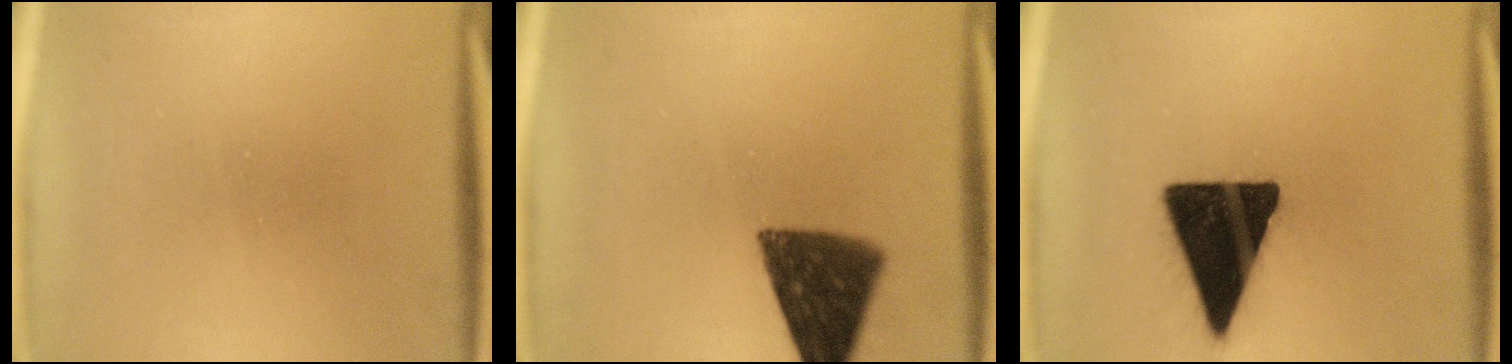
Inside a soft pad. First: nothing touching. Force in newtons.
{"total": 11.3}
{"total": 18.1}